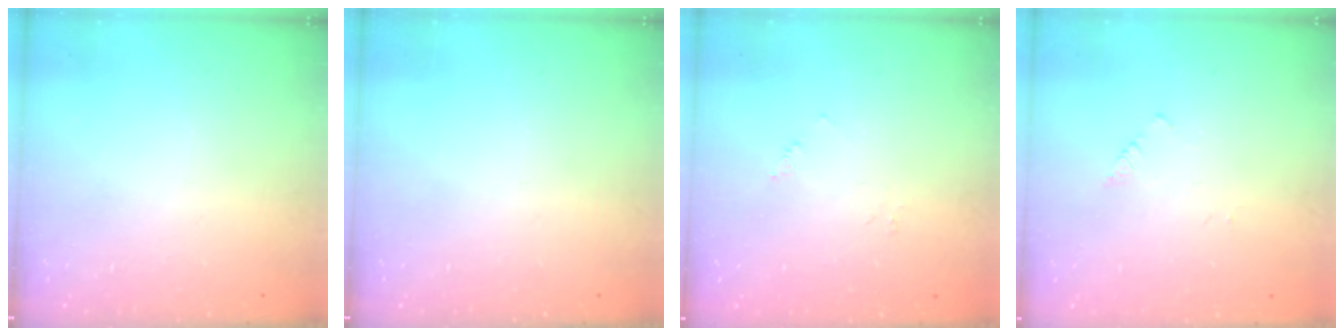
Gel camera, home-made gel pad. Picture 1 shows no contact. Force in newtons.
{"total": 0.0}
{"total": 0.0}
{"total": 1.0, "press": 0.9, "slide": 0.2}